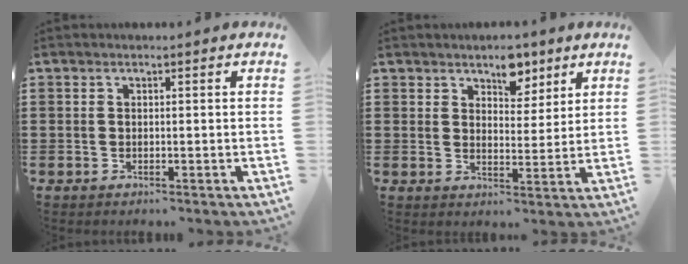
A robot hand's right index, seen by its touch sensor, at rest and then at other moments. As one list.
[{"total": 5.8, "force": [4.2, 3.3, 2.2], "torque": [-0.036, 0.000, 0.072]}]